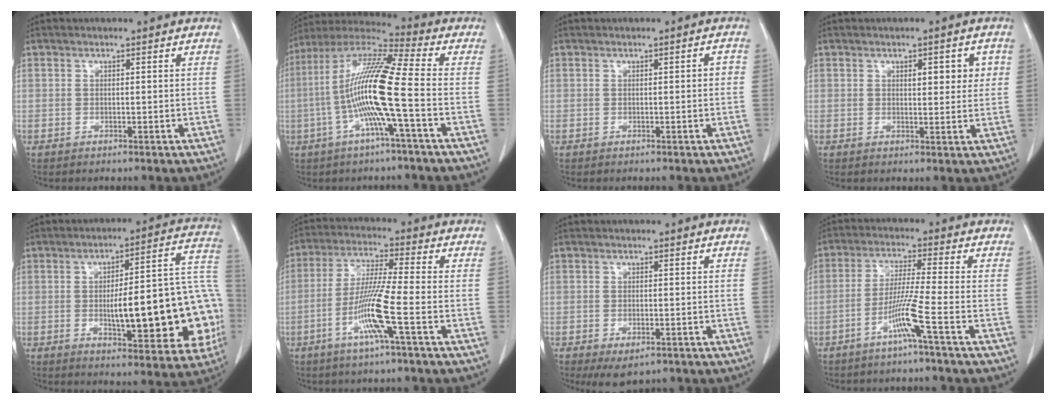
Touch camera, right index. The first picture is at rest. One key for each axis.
{"total": 14.3, "fx": -2.7, "fy": -0.4, "fz": 14.1, "tx": -0.279, "ty": 0.012, "tz": -0.063}
{"total": 1.1, "fx": -0.1, "fy": 0.4, "fz": 1.0, "tx": -0.010, "ty": 0.003, "tz": -0.001}
{"total": 4.4, "fx": 1.4, "fy": 1.8, "fz": 3.8, "tx": -0.048, "ty": 0.006, "tz": 0.018}
{"total": 22.3, "fx": -3.7, "fy": 5.4, "fz": 21.3, "tx": -0.211, "ty": 0.042, "tz": -0.032}
{"total": 9.6, "fx": -3.5, "fy": -0.9, "fz": 8.9, "tx": -0.177, "ty": -0.006, "tz": -0.072}
{"total": 4.3, "fx": -2.6, "fy": 2.0, "fz": 2.8, "tx": -0.042, "ty": -0.007, "tz": -0.030}
{"total": 6.2, "fx": -3.1, "fy": -1.8, "fz": 5.1, "tx": -0.102, "ty": -0.004, "tz": -0.065}